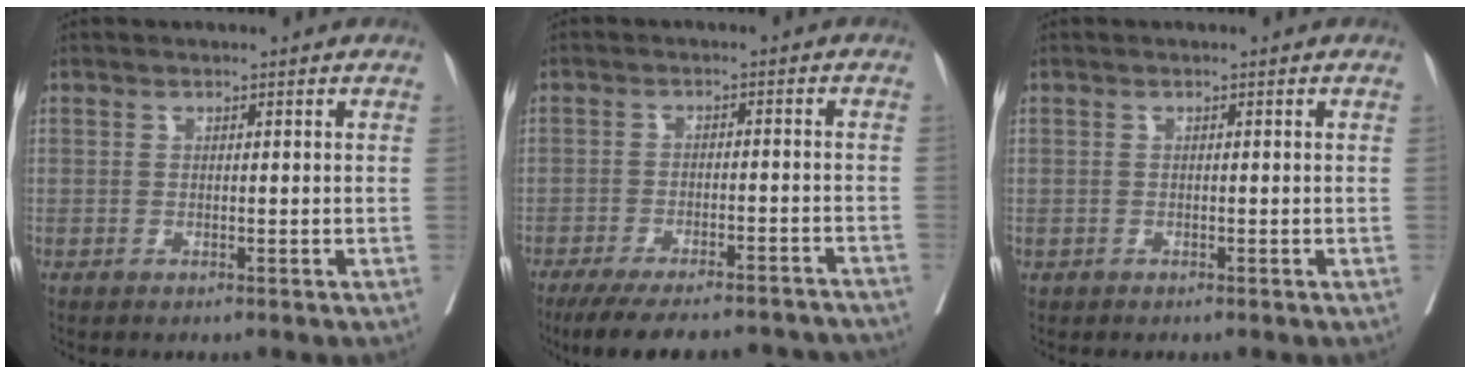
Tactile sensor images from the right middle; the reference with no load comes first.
{"total": 20.1, "force": [-18.0, 3.7, 8.2], "torque": [-0.121, -0.020, -0.234]}
{"total": 0.0}